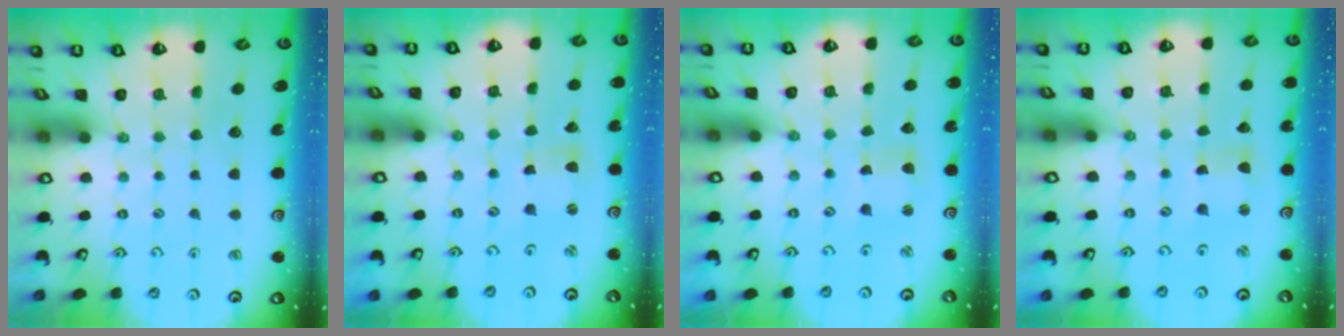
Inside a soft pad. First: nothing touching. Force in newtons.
{"total": 1.2, "press": 1.2, "slide": 0.2}
{"total": 1.5, "press": 1.5, "slide": 0.3}
{"total": 1.6, "press": 1.5, "slide": 0.3}